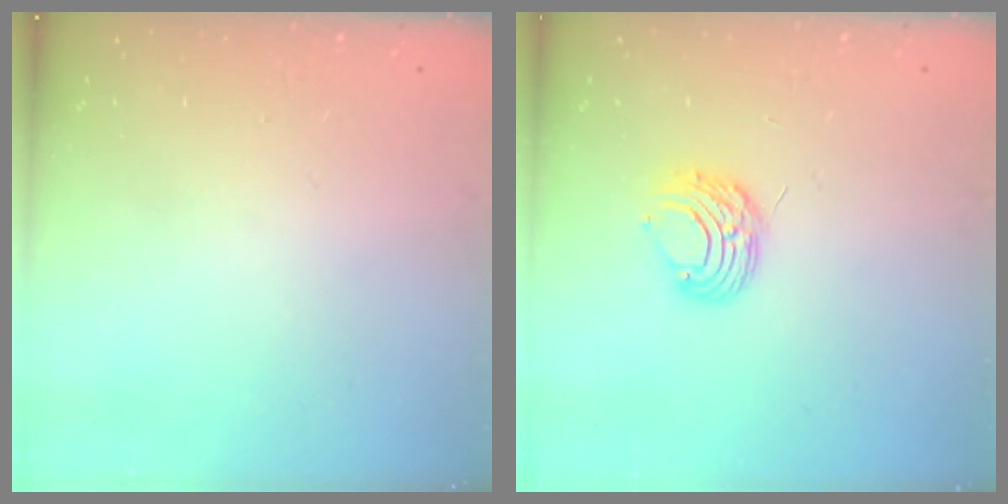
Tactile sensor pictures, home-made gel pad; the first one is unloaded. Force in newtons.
{"total": 7.4, "press": 7.4, "slide": 0.7}